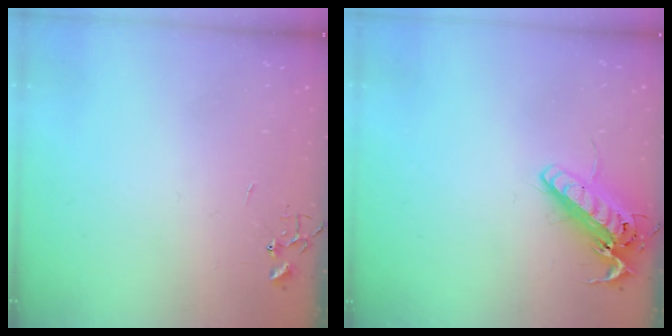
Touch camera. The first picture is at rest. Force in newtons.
{"total": 15.8, "press": 15.6, "slide": 2.7}